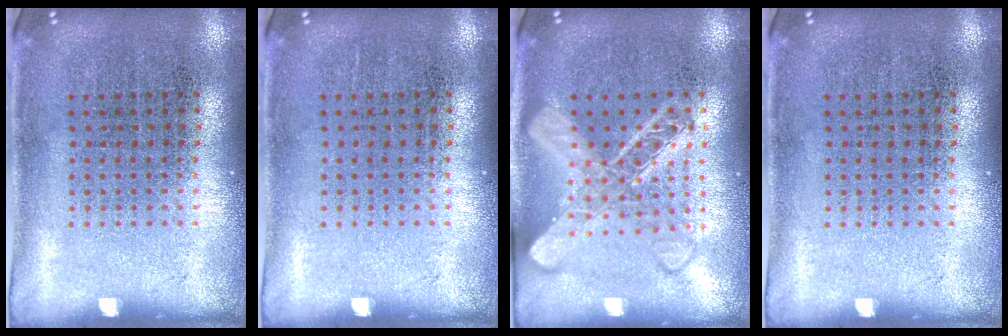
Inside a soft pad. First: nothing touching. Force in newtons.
{"total": 0.0}
{"total": 3.0, "press": 3.0, "slide": 0.4}
{"total": 0.0}